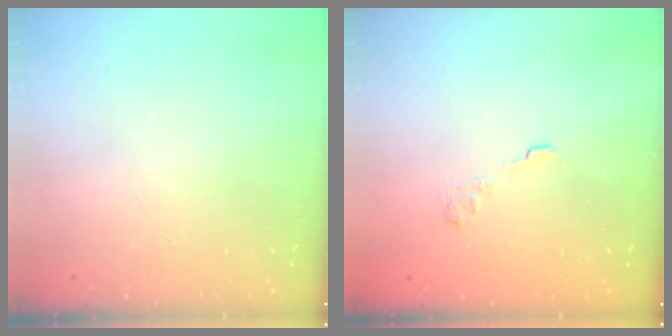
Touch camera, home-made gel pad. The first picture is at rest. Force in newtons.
{"total": 2.7, "press": 2.3, "slide": 1.4}